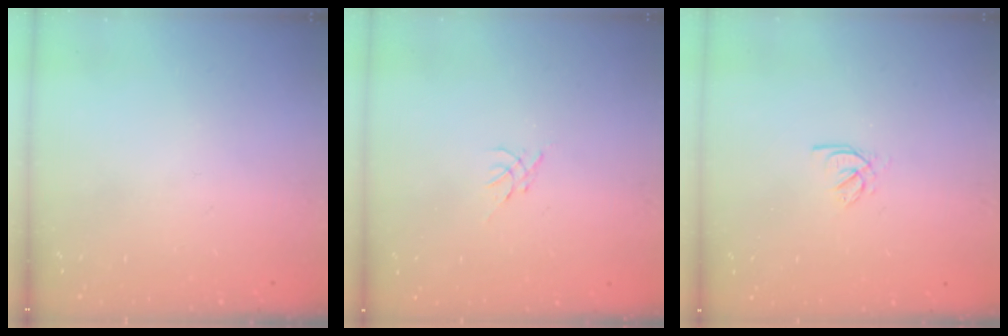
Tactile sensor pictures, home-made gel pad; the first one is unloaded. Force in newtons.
{"total": 0.0}
{"total": 2.0, "press": 2.0, "slide": 0.4}